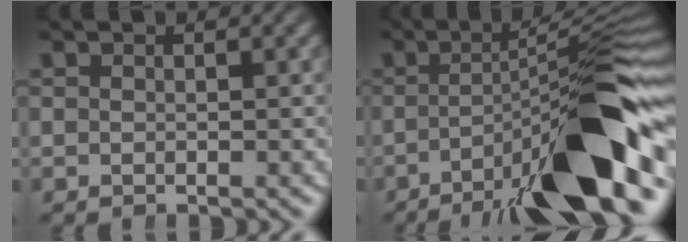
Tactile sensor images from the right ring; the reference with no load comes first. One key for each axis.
{"total": 11.5, "fx": -3.8, "fy": 2.2, "fz": 10.6, "tx": -0.143, "ty": 0.004, "tz": -0.052}